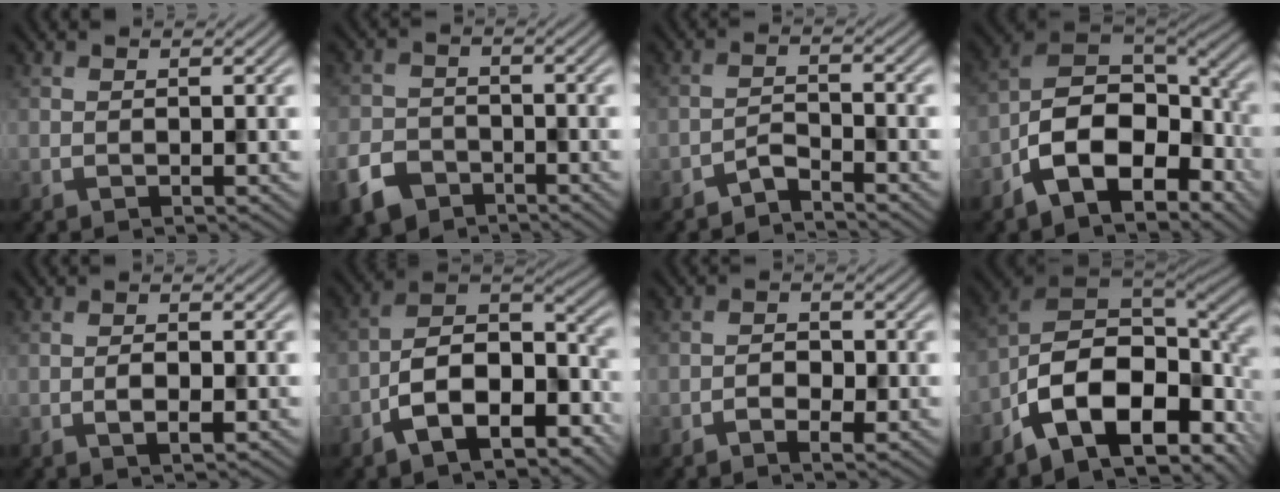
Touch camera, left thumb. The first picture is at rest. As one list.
[{"total": 5.5, "force": [-3.7, 3.5, 2.1], "torque": [-0.052, -0.005, -0.079]}, {"total": 2.6, "force": [-2.4, 0.3, 0.9], "torque": [-0.016, 0.007, -0.056]}, {"total": 12.2, "force": [-5.3, 6.9, 8.6], "torque": [-0.157, -0.014, -0.111]}, {"total": 2.3, "force": [-0.7, 1.1, 1.9], "torque": [-0.032, 0.002, -0.014]}, {"total": 11.4, "force": [-6.2, 5.8, 7.6], "torque": [-0.134, -0.009, -0.120]}, {"total": 2.4, "force": [-1.2, 1.4, 1.5], "torque": [-0.023, 0.004, -0.024]}, {"total": 16.4, "force": [-7.2, 8.6, 12.0], "torque": [-0.236, -0.023, -0.120]}]